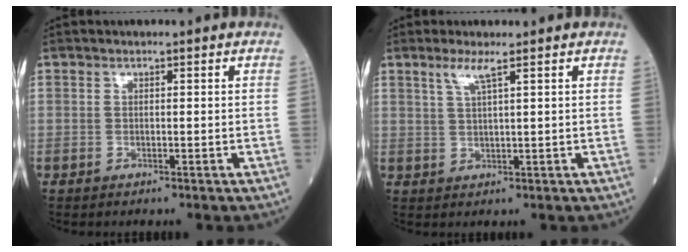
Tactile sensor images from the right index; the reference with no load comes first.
{"total": 2.8, "force": [1.7, -0.3, 2.2], "torque": [-0.052, 0.000, 0.037]}